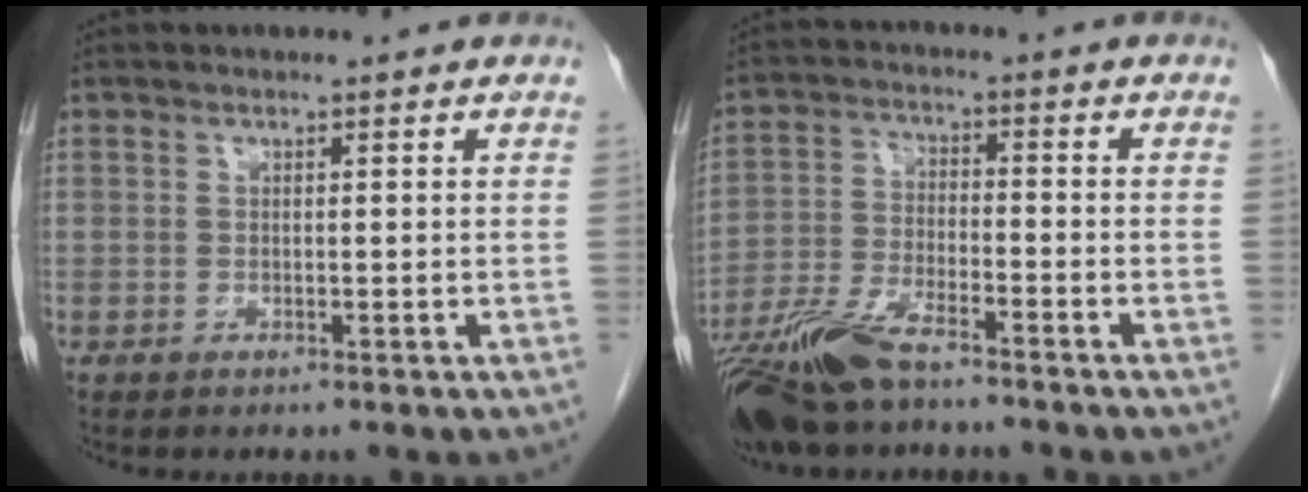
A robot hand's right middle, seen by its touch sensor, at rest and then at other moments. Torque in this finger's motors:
{"motor_torque": [0.42, -0.96, 0.16, 0.05]}